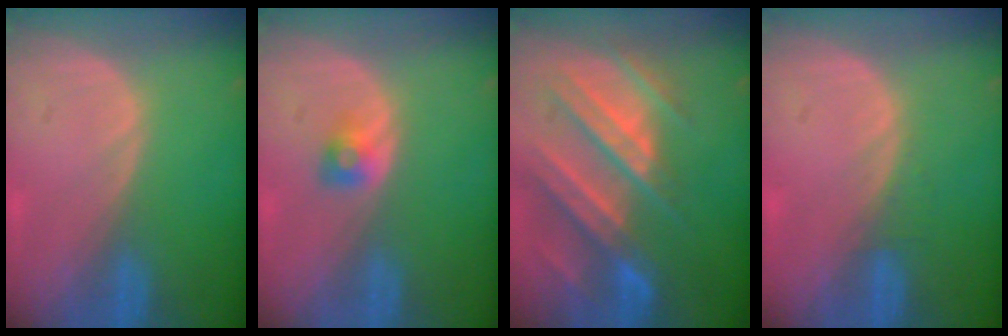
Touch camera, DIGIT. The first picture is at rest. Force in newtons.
{"total": 2.0, "press": 2.0, "slide": 0.3}
{"total": 11.3, "press": 9.9, "slide": 5.3}
{"total": 1.0, "press": 0.9, "slide": 0.3}